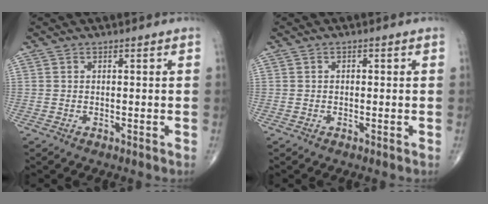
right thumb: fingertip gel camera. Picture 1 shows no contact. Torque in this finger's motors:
{"motor_torque": [-0.10, 0.13, -0.09, -0.11, 0.03]}